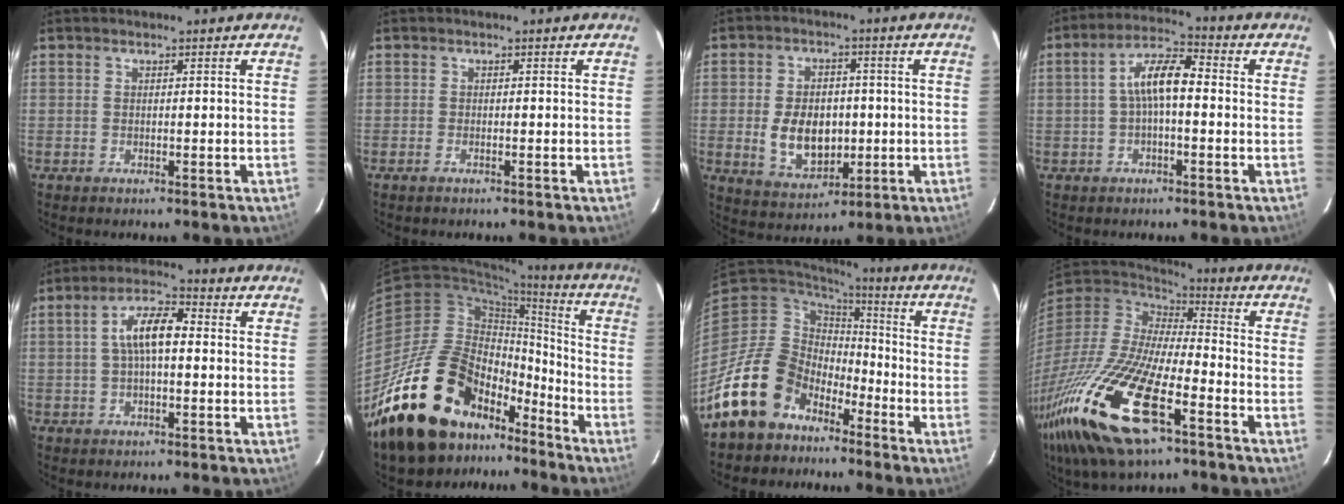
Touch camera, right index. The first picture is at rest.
{"total": 0.7, "force": [-0.6, 0.1, 0.4], "torque": [-0.010, -0.001, -0.012]}
{"total": 10.4, "force": [-1.3, 7.1, 7.5], "torque": [-0.156, 0.002, -0.006]}
{"total": 7.3, "force": [-0.4, 2.6, 6.8], "torque": [-0.137, 0.023, -0.007]}
{"total": 7.4, "force": [0.3, 2.8, 6.9], "torque": [-0.132, 0.020, 0.005]}
{"total": 26.4, "force": [-17.7, 14.1, 13.6], "torque": [-0.261, 0.012, -0.271]}
{"total": 14.4, "force": [-9.5, 10.1, 3.9], "torque": [-0.100, 0.019, -0.157]}
{"total": 28.2, "force": [-15.2, 9.6, 21.8], "torque": [-0.448, -0.073, -0.281]}